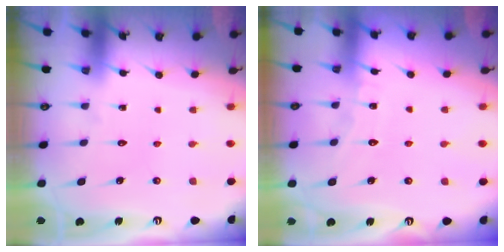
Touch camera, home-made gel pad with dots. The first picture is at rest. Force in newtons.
{"total": 5.2, "press": 5.2, "slide": 0.5}